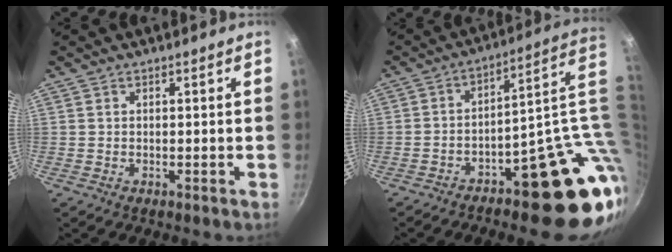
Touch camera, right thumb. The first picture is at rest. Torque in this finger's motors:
{"motor_torque": [3.67, 1.33, 1.83, -0.94, 0.38]}